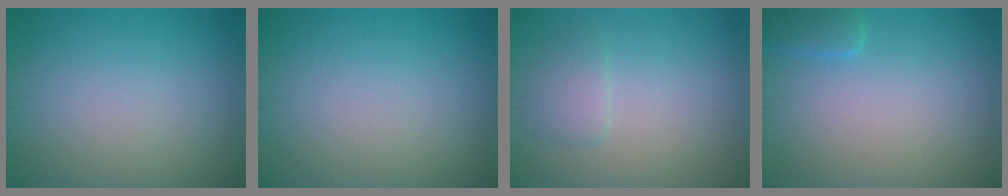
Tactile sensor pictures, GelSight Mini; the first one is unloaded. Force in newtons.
{"total": 0.0}
{"total": 1.7, "press": 1.6, "slide": 0.2}
{"total": 1.7, "press": 1.7, "slide": 0.1}